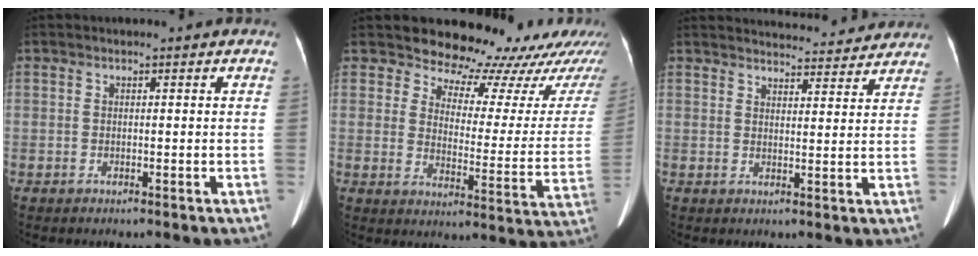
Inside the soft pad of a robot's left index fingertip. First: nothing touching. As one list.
[{"total": 18.1, "force": [16.9, 5.4, 3.5], "torque": [-0.006, -0.088, 0.174]}, {"total": 15.9, "force": [15.4, 2.6, 3.0], "torque": [-0.022, -0.003, 0.182]}]